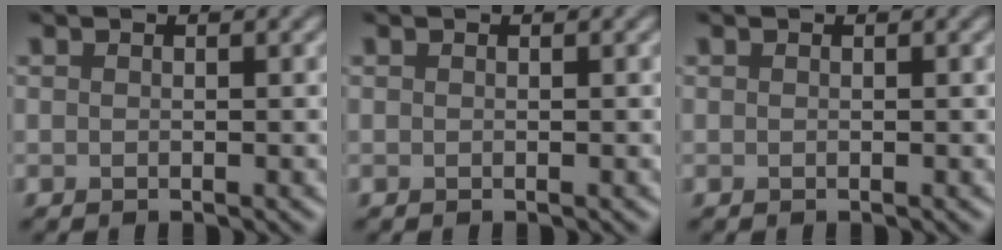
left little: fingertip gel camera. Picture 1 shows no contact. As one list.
[{"total": 0.0}, {"total": 0.0}]